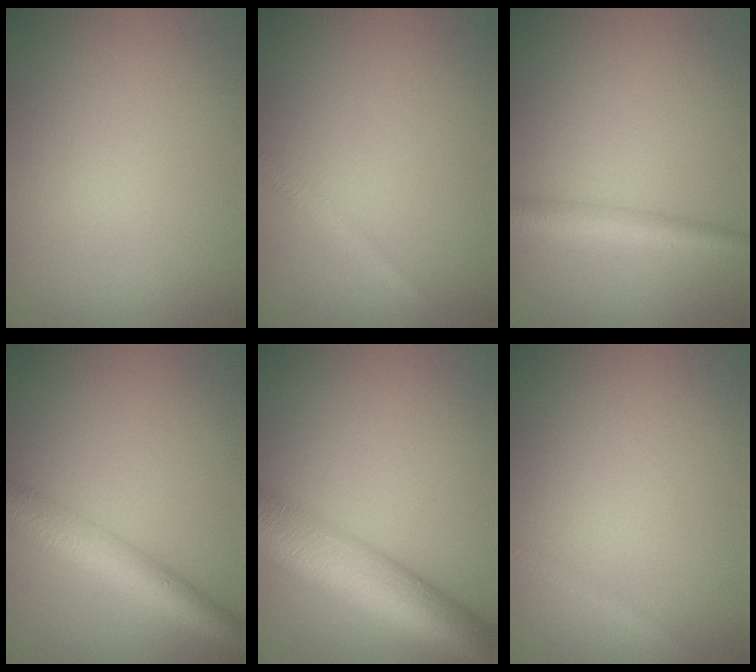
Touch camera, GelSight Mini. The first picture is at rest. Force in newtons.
{"total": 1.1, "press": 1.1, "slide": 0.0}
{"total": 2.3, "press": 2.3, "slide": 0.1}
{"total": 4.9, "press": 4.9, "slide": 0.1}
{"total": 9.9, "press": 9.9, "slide": 0.4}
{"total": 1.1, "press": 1.1, "slide": 0.0}